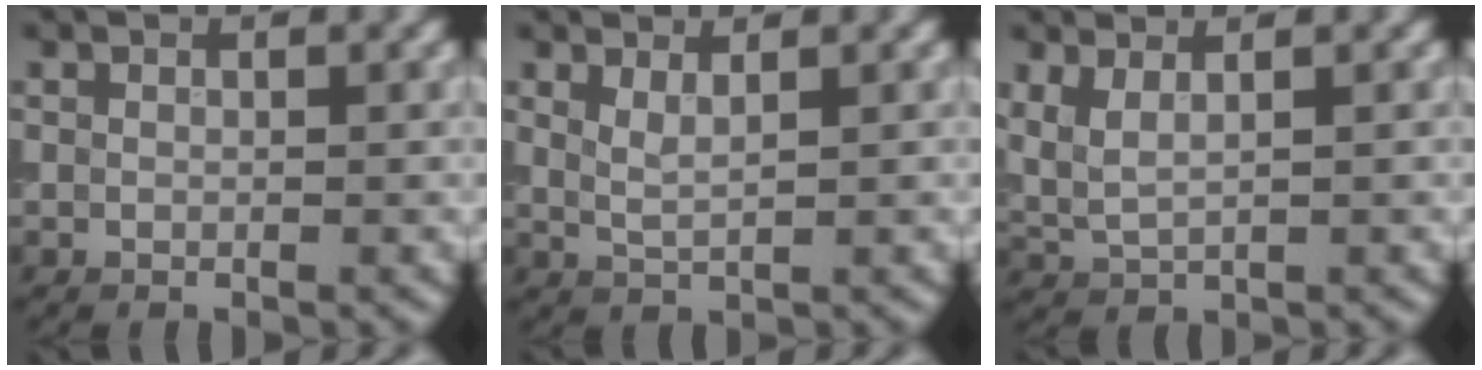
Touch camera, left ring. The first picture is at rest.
{"total": 1.6, "force": [1.0, 0.5, 1.2], "torque": [-0.022, -0.004, 0.020]}
{"total": 2.3, "force": [1.2, 0.7, 1.8], "torque": [-0.043, -0.003, 0.030]}